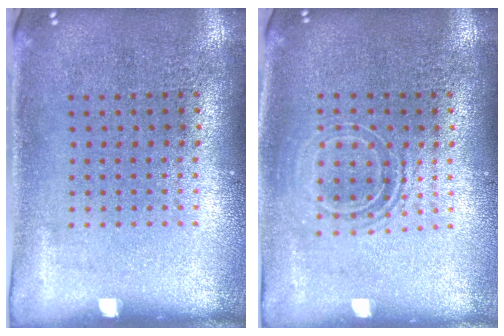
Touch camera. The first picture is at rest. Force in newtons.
{"total": 1.6, "press": 1.2, "slide": 1.0}